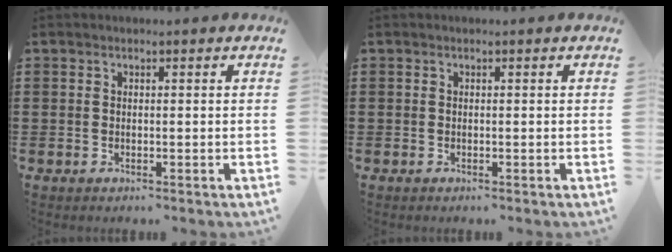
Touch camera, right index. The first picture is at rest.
{"total": 0.0}